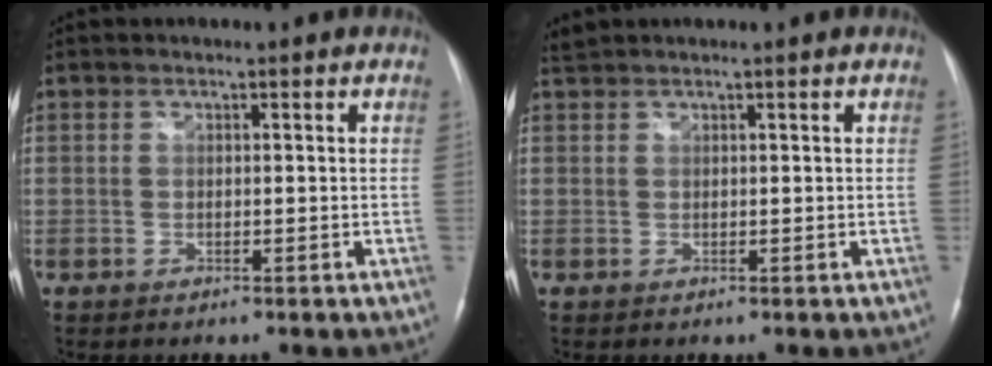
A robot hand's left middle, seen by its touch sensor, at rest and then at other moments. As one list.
[{"total": 1.1, "force": [1.1, -0.2, 0.1], "torque": [-0.010, 0.015, 0.029]}]